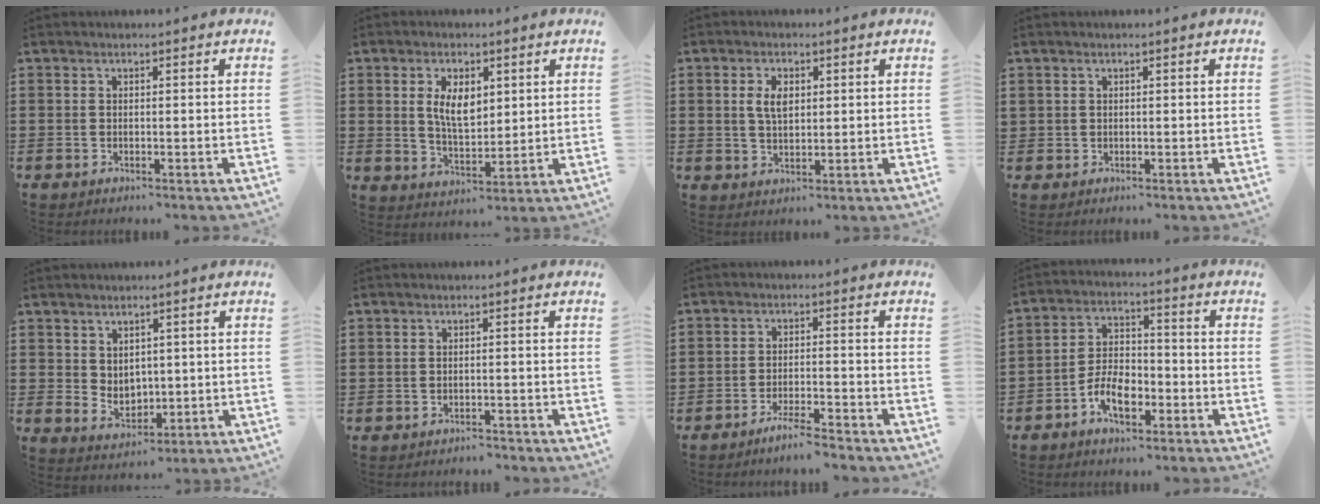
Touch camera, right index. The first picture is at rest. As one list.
[{"total": 6.0, "force": [1.7, 3.0, 4.8], "torque": [-0.095, 0.006, 0.027]}, {"total": 3.8, "force": [1.0, 2.1, 3.1], "torque": [-0.066, 0.010, 0.015]}, {"total": 0.7, "force": [0.4, 0.6, 0.1], "torque": [-0.004, 0.001, 0.008]}, {"total": 3.7, "force": [2.3, 2.7, 1.0], "torque": [-0.023, -0.002, 0.042]}, {"total": 1.2, "force": [-1.2, 0.3, -0.2], "torque": [-0.001, 0.005, -0.029]}, {"total": 3.6, "force": [-3.4, -0.1, 1.3], "torque": [-0.029, 0.000, -0.069]}, {"total": 7.0, "force": [-3.4, 3.8, 4.7], "torque": [-0.101, 0.009, -0.067]}]